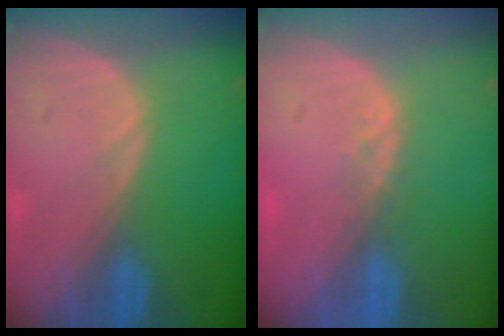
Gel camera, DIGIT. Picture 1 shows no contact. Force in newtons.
{"total": 1.8, "press": 1.5, "slide": 1.0}